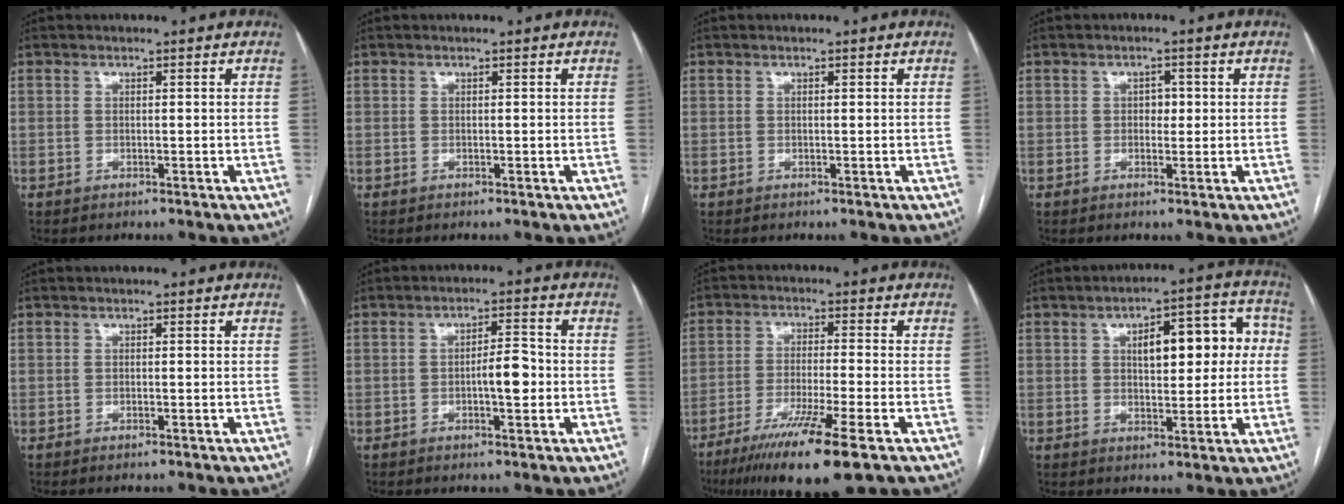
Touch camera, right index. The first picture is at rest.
{"total": 0.0}
{"total": 0.0}
{"total": 2.1, "force": [0.2, 1.4, 1.5], "torque": [-0.017, 0.003, 0.002]}
{"total": 0.0}
{"total": 4.7, "force": [-0.8, 1.2, 4.5], "torque": [-0.072, 0.007, -0.011]}
{"total": 12.4, "force": [-7.5, -0.2, 9.8], "torque": [-0.173, -0.035, -0.126]}
{"total": 10.8, "force": [1.8, 4.5, 9.6], "torque": [-0.119, 0.039, 0.028]}